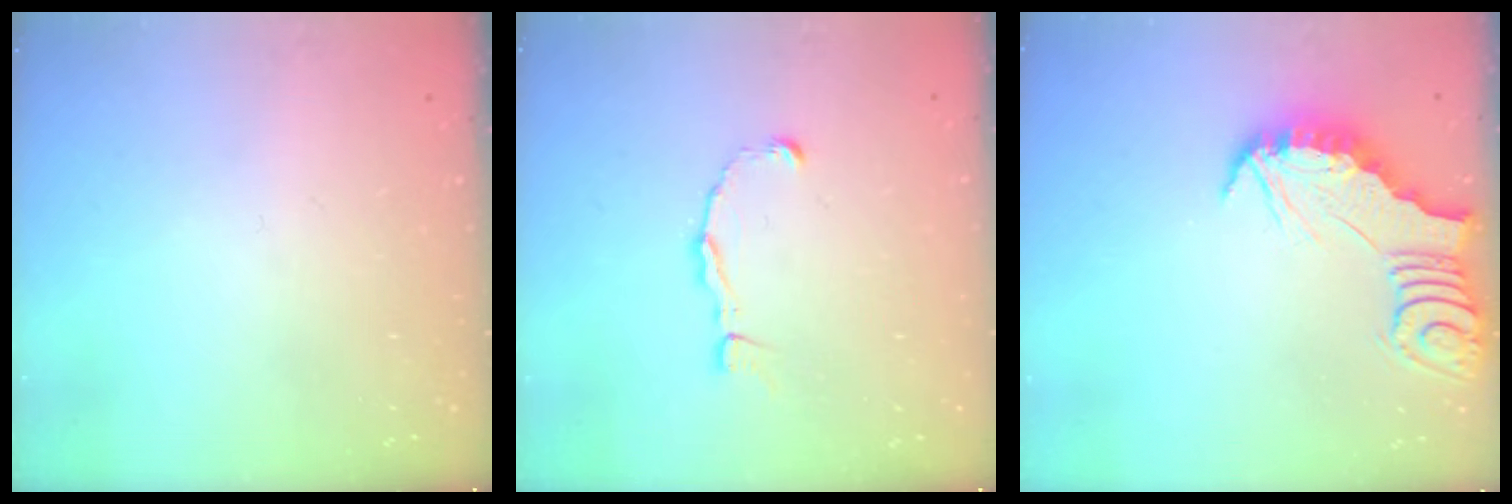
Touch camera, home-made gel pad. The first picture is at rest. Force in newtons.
{"total": 2.4, "press": 2.4, "slide": 0.2}
{"total": 2.8, "press": 2.8, "slide": 0.3}